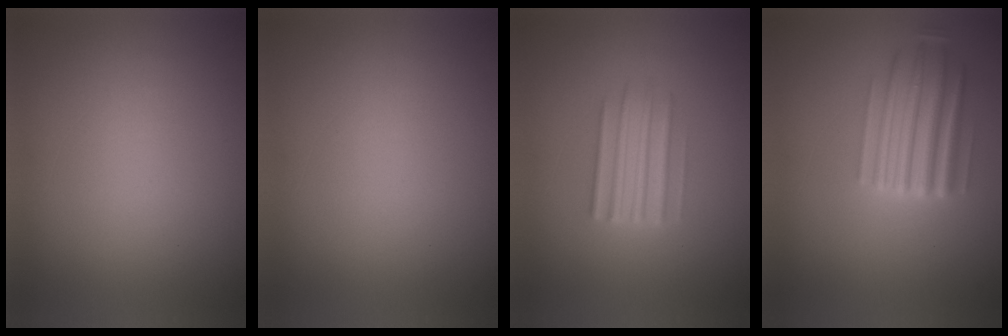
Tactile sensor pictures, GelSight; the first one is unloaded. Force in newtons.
{"total": 0.0}
{"total": 3.5}
{"total": 5.6}